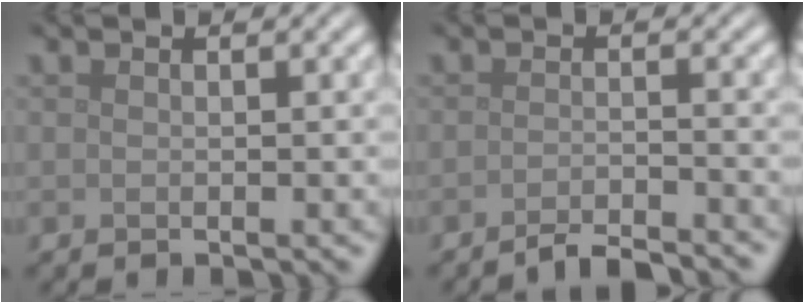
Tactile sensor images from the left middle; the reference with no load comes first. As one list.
[{"total": 2.5, "force": [-2.3, 0.4, 1.1], "torque": [-0.013, 0.000, -0.045]}]